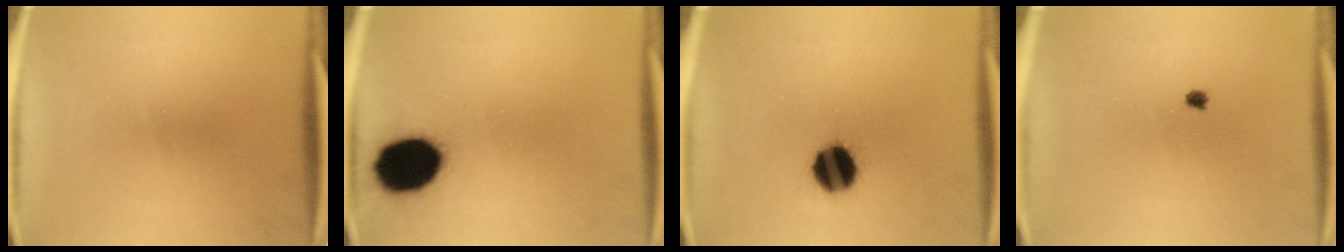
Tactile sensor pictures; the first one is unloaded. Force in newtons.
{"total": 16.1}
{"total": 10.8}
{"total": 0.6}